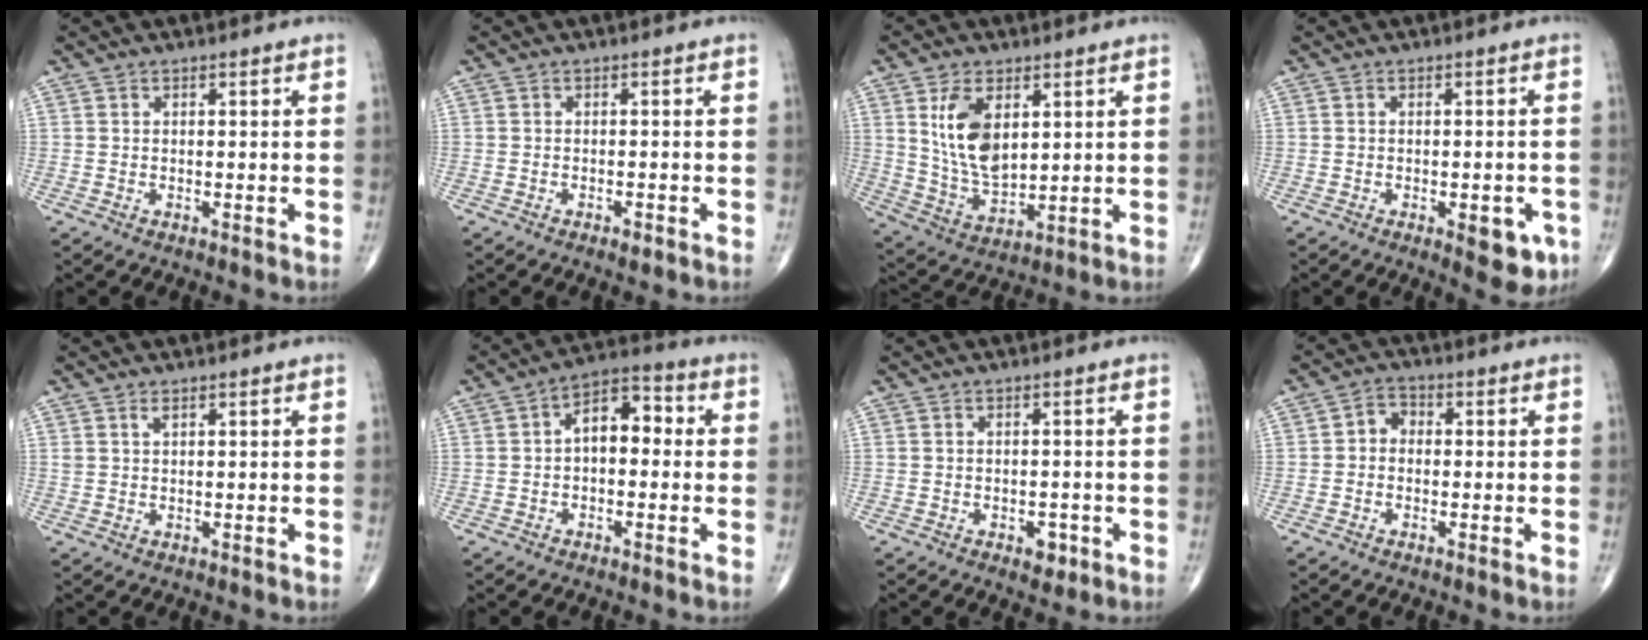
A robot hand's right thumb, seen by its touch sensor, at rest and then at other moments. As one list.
[{"total": 1.3, "force": [-0.9, 0.5, 0.9], "torque": [-0.017, 0.001, -0.013]}, {"total": 11.5, "force": [3.5, 6.4, 8.9], "torque": [-0.155, -0.023, 0.078]}, {"total": 6.6, "force": [-2.7, 2.9, 5.4], "torque": [-0.046, 0.003, -0.025]}, {"total": 1.1, "force": [0.7, 0.4, 0.7], "torque": [-0.012, 0.001, 0.017]}, {"total": 8.1, "force": [0.1, 4.9, 6.4], "torque": [-0.074, 0.031, -0.012]}, {"total": 2.7, "force": [-1.3, 1.7, 1.7], "torque": [-0.010, 0.004, -0.012]}, {"total": 3.1, "force": [-0.3, 2.5, 1.8], "torque": [-0.014, 0.014, -0.018]}]